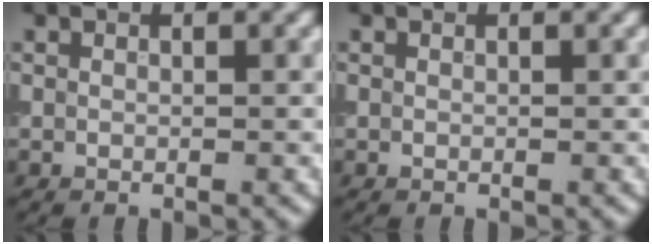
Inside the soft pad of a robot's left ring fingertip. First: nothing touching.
{"total": 0.0}